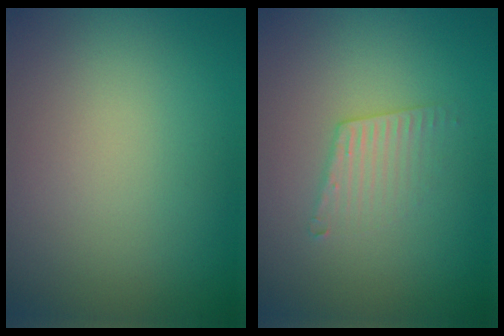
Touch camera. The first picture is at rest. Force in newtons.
{"total": 2.0, "press": 2.0, "slide": 0.1}